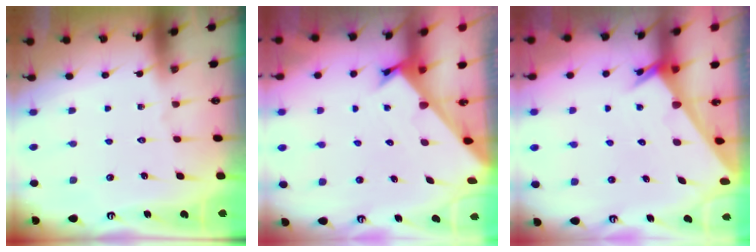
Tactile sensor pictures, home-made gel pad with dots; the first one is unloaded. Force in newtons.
{"total": 2.5, "press": 2.5, "slide": 0.3}
{"total": 2.0, "press": 2.0, "slide": 0.1}